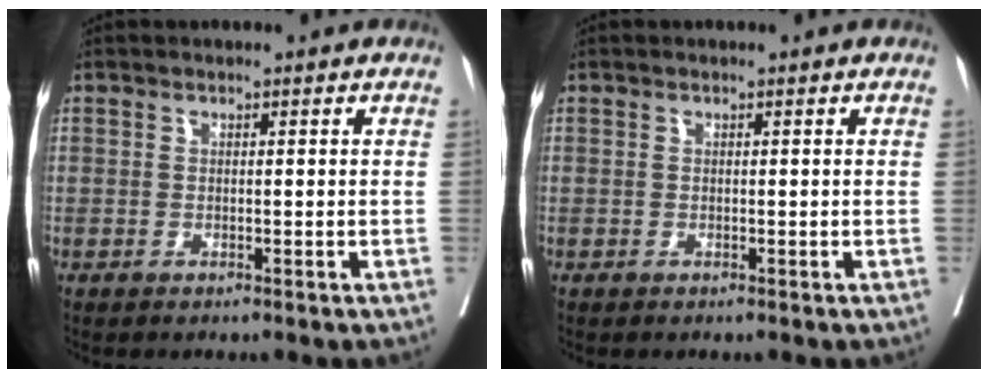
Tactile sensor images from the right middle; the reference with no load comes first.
{"total": 0.0}